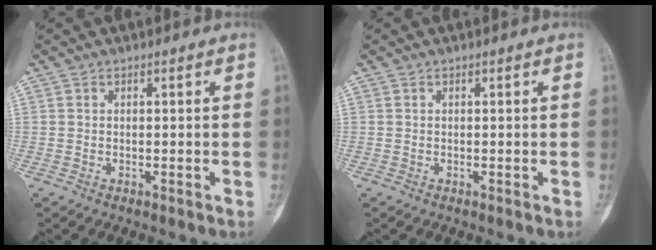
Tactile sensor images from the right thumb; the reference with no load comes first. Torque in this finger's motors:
{"motor_torque": [0.95, 0.95, 0.00, 0.00, 0.00]}